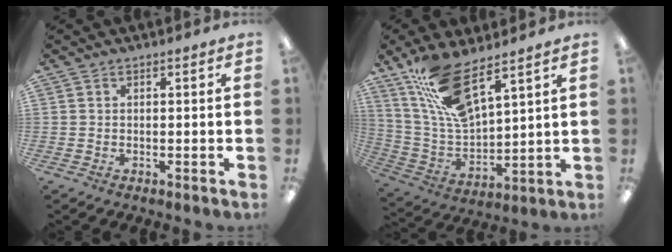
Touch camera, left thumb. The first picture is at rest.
{"total": 15.3, "force": [10.8, 4.9, 9.6], "torque": [-0.212, -0.048, 0.193]}